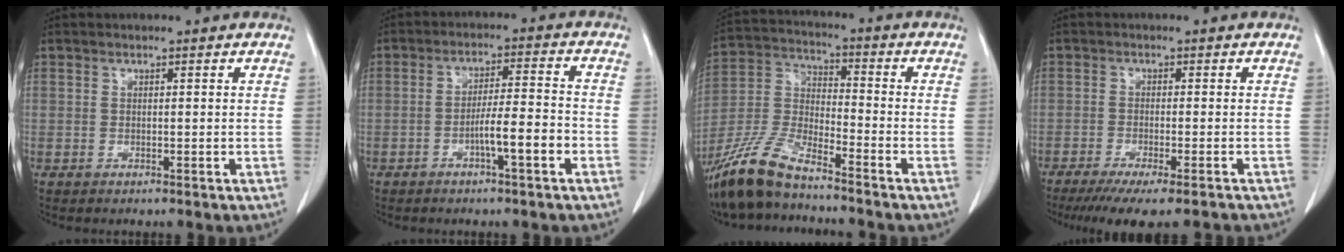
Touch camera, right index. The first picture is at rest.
{"total": 6.5, "force": [-2.7, 0.3, 5.8], "torque": [-0.100, 0.009, -0.043]}
{"total": 11.9, "force": [-9.5, 2.2, 6.7], "torque": [-0.150, -0.011, -0.188]}
{"total": 12.2, "force": [-10.4, 1.3, 6.3], "torque": [-0.084, -0.029, -0.149]}